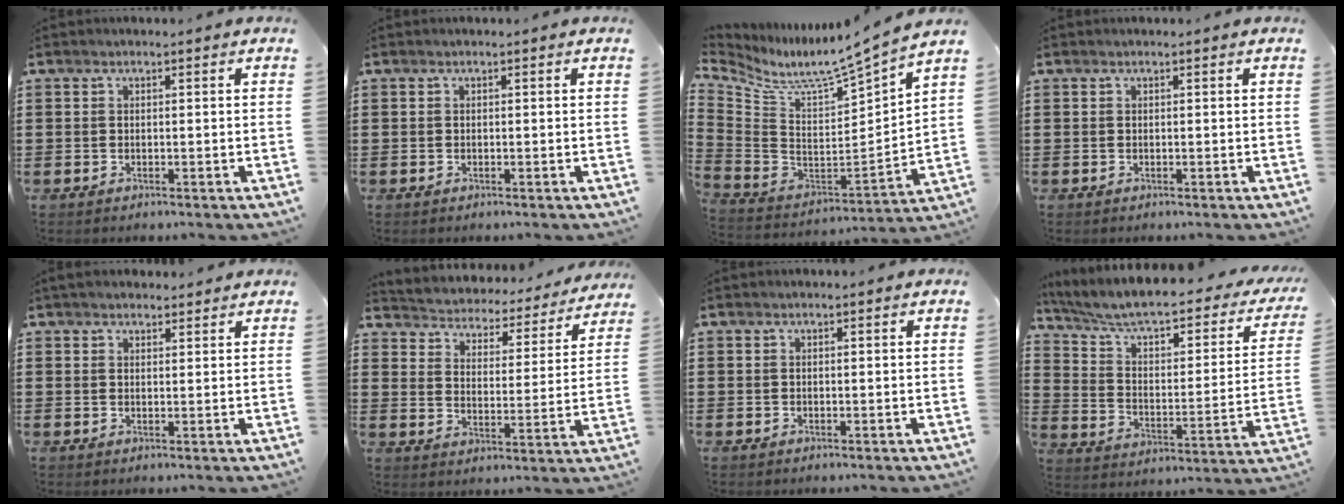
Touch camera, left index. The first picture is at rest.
{"total": 0.0}
{"total": 6.9, "force": [5.9, 0.6, 3.6], "torque": [-0.096, -0.055, 0.087]}
{"total": 0.0}
{"total": 2.1, "force": [2.0, 0.6, 0.3], "torque": [-0.011, 0.003, 0.039]}
{"total": 3.0, "force": [3.0, 0.4, -0.2], "torque": [-0.021, -0.031, 0.040]}
{"total": 0.0}
{"total": 5.8, "force": [4.5, 1.0, 3.5], "torque": [-0.089, -0.043, 0.071]}